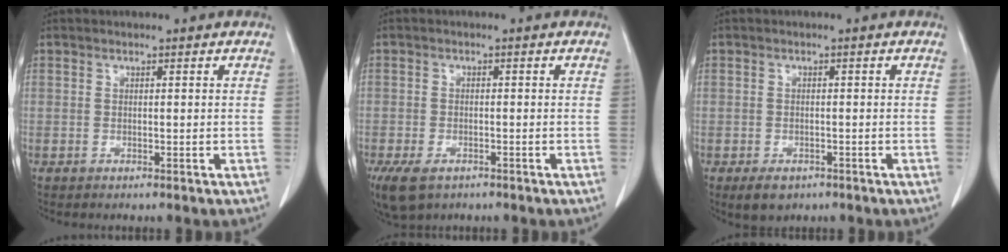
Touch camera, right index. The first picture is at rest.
{"total": 6.5, "force": [-4.1, 3.6, 3.6], "torque": [-0.076, -0.010, -0.064]}
{"total": 3.5, "force": [-2.2, 2.3, 1.6], "torque": [-0.024, -0.002, -0.024]}